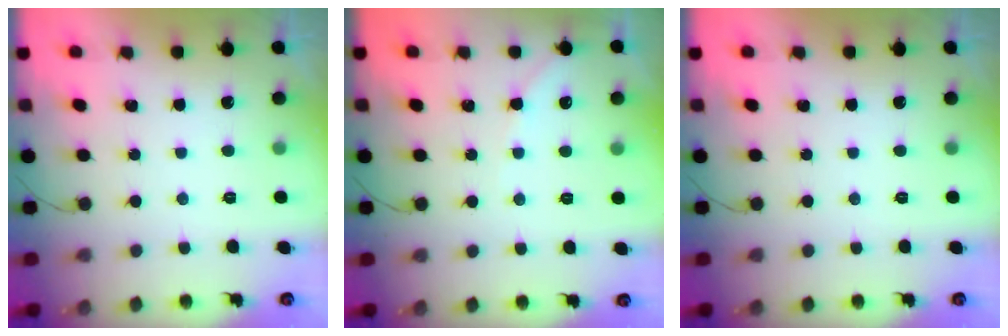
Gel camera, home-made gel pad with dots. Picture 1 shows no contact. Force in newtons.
{"total": 4.4, "press": 4.4, "slide": 0.6}
{"total": 0.0}